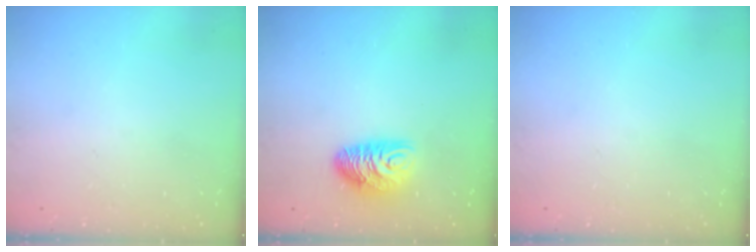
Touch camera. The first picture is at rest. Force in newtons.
{"total": 9.9, "press": 9.9, "slide": 0.4}
{"total": 0.0}